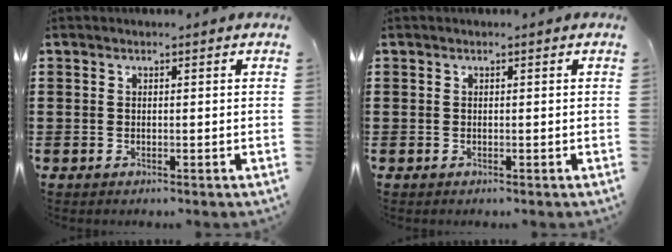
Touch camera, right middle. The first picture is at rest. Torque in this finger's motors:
{"motor_torque": [-0.07, -0.16, -0.01, 0.00]}